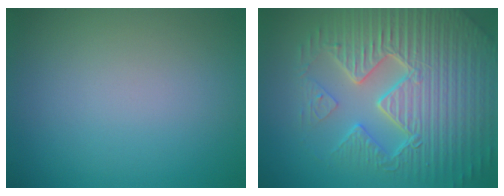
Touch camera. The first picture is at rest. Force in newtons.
{"total": 10.0, "press": 6.7, "slide": 7.4}